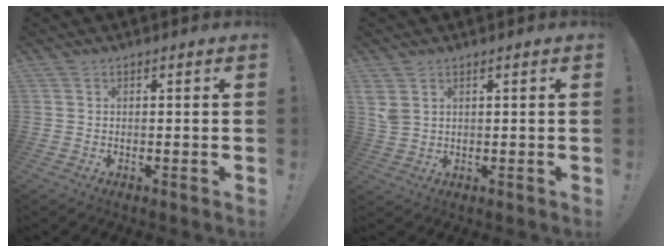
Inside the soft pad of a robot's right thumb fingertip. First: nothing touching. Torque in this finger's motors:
{"motor_torque": [0.16, 0.86, 0.10, 0.04, 0.00]}